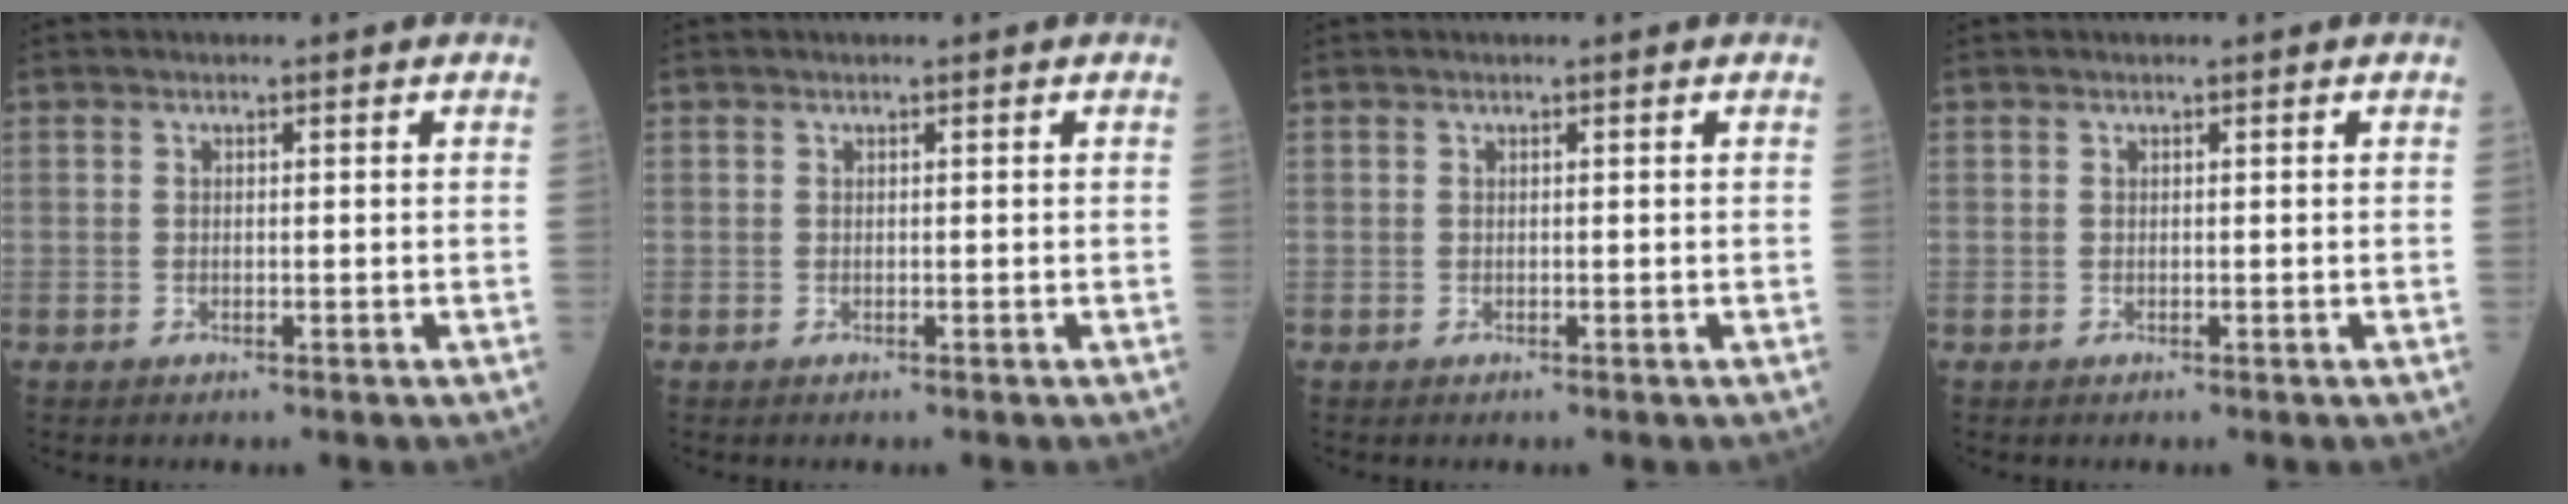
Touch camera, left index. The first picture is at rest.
{"total": 0.0}
{"total": 0.0}
{"total": 0.0}